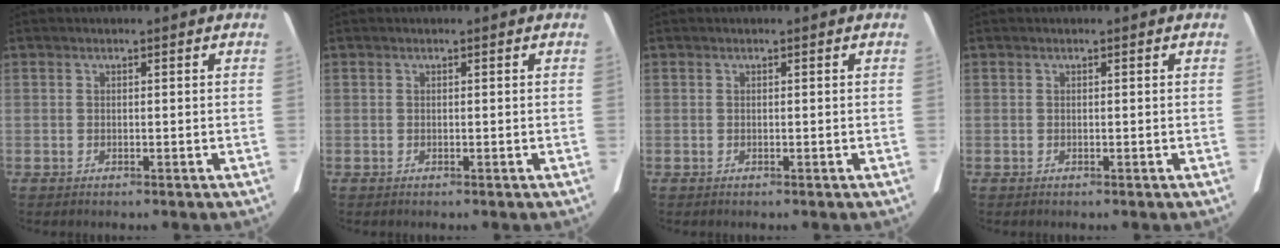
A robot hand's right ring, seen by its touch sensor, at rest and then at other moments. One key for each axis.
{"total": 0.0}
{"total": 0.0}
{"total": 0.0}